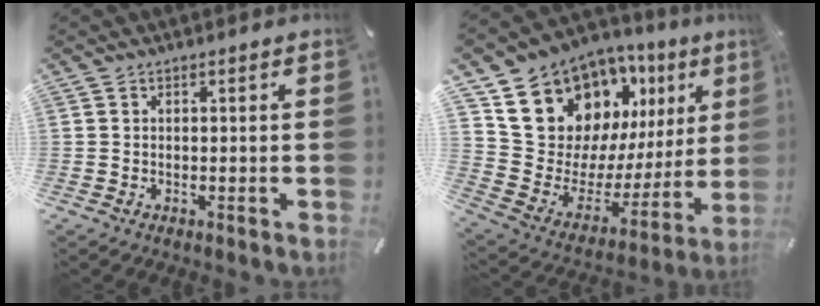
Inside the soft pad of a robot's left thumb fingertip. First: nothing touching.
{"total": 17.3, "force": [10.9, 11.6, 6.7], "torque": [-0.105, -0.093, 0.207]}